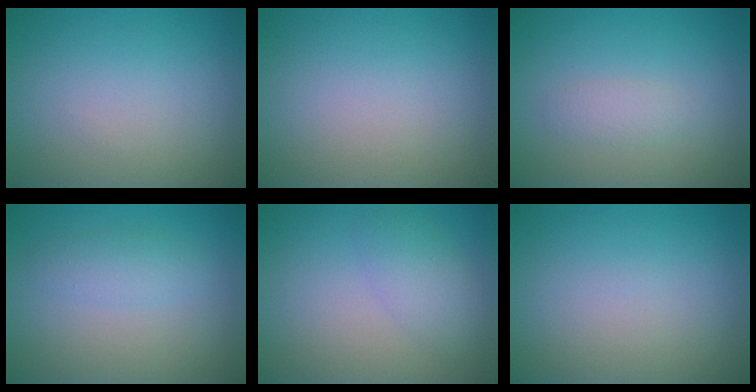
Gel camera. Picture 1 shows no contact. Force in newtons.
{"total": 0.0}
{"total": 1.4, "press": 1.4, "slide": 0.1}
{"total": 1.8, "press": 1.8, "slide": 0.0}
{"total": 2.7, "press": 2.7, "slide": 0.1}
{"total": 0.0}